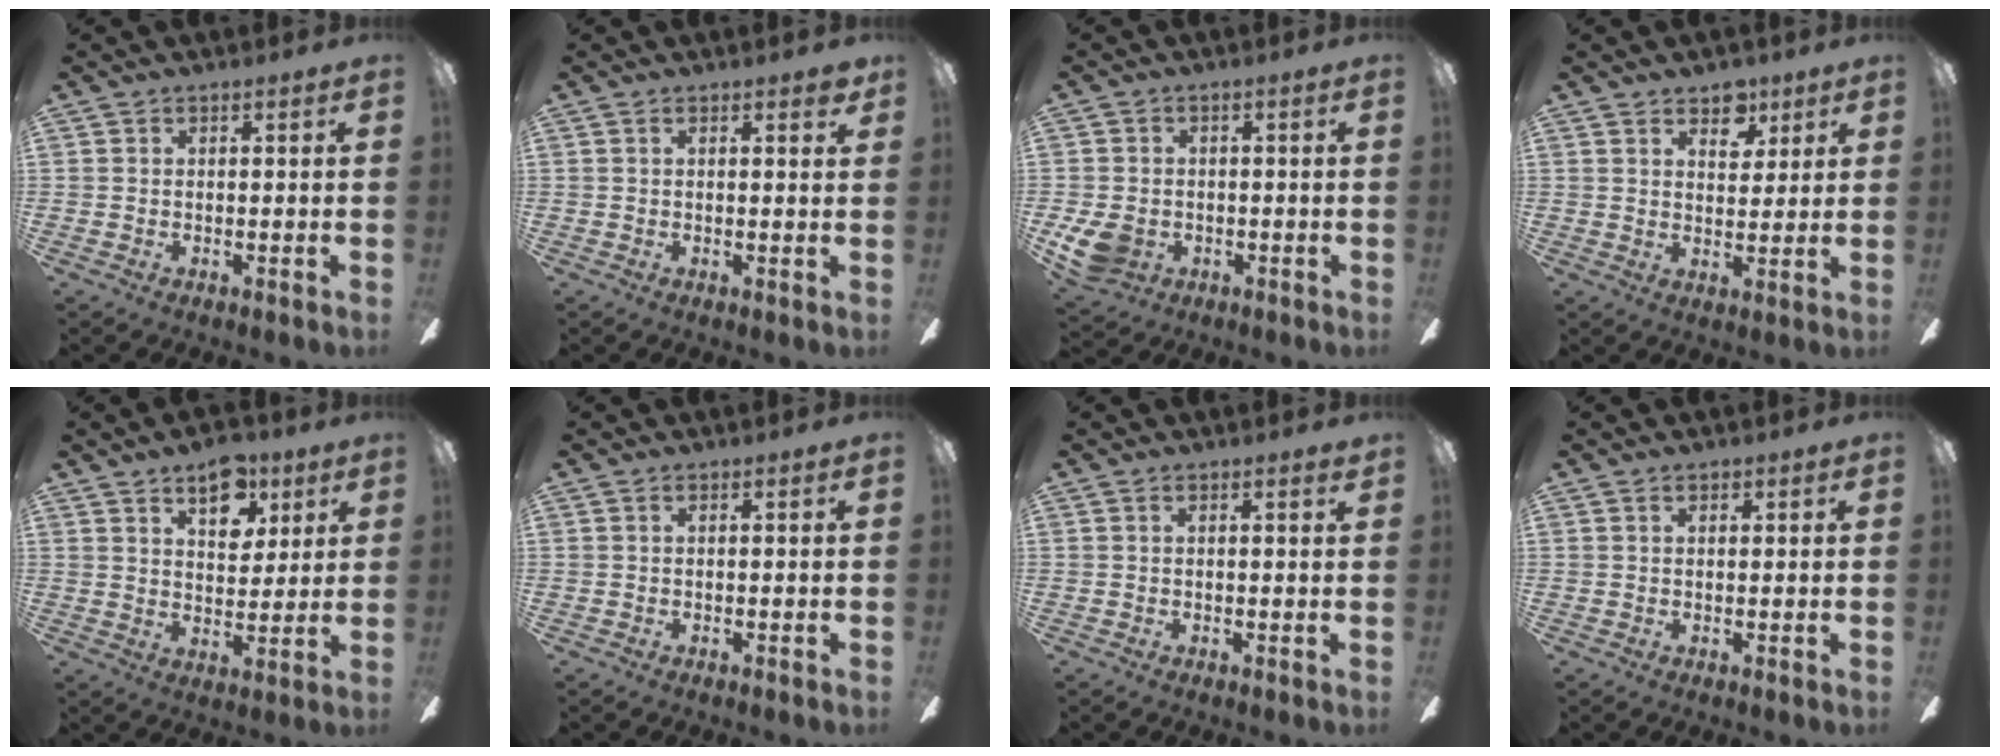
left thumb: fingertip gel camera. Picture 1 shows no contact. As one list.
[{"total": 1.7, "force": [1.2, 0.4, 1.0], "torque": [0.002, -0.005, 0.015]}, {"total": 6.6, "force": [-2.2, 5.3, 3.1], "torque": [-0.084, 0.010, -0.040]}, {"total": 6.4, "force": [4.5, 3.9, 2.5], "torque": [-0.013, -0.021, 0.076]}, {"total": 10.0, "force": [6.2, 5.8, 5.4], "torque": [-0.056, -0.027, 0.106]}, {"total": 0.0}, {"total": 0.7, "force": [0.5, 0.0, 0.6], "torque": [-0.004, -0.002, 0.005]}, {"total": 0.7, "force": [0.6, 0.4, -0.1], "torque": [0.009, -0.003, 0.010]}]